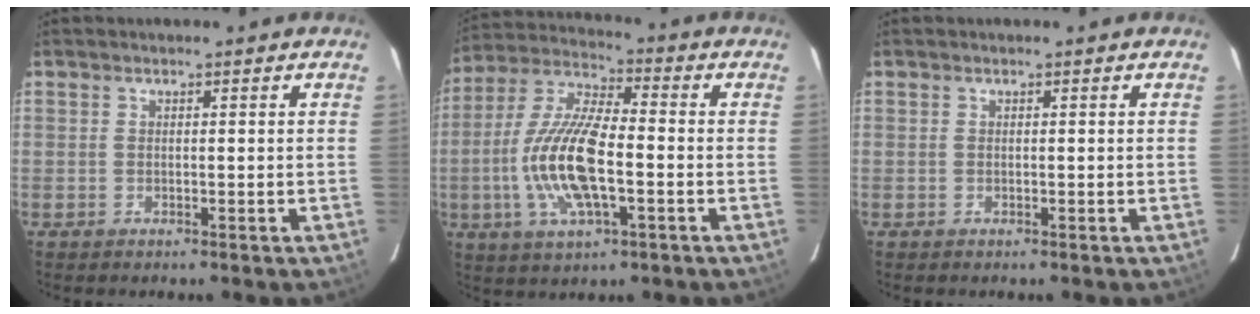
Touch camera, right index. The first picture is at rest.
{"total": 15.7, "force": [-3.2, 5.3, 14.4], "torque": [-0.300, -0.001, -0.063]}
{"total": 0.0}